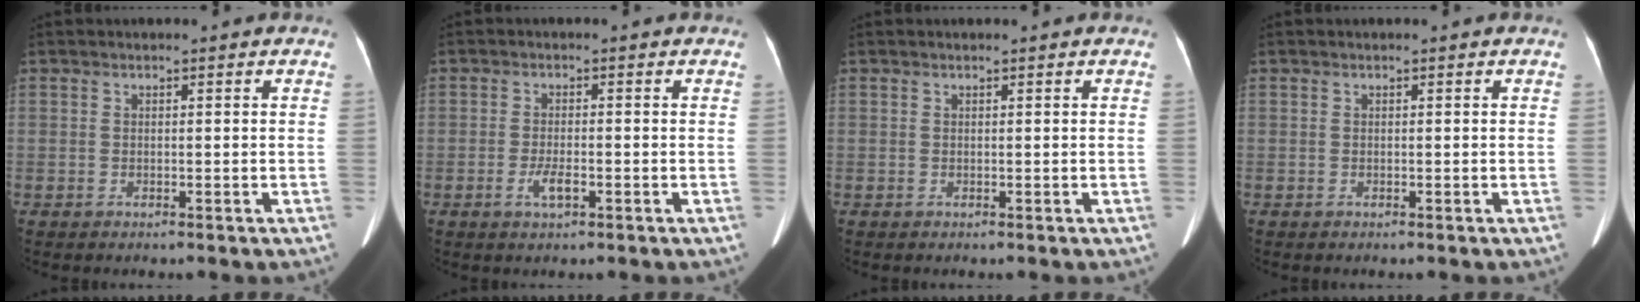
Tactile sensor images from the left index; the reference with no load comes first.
{"total": 2.6, "force": [-1.0, 0.7, 2.2], "torque": [-0.047, -0.002, -0.018]}
{"total": 0.0}
{"total": 0.0}